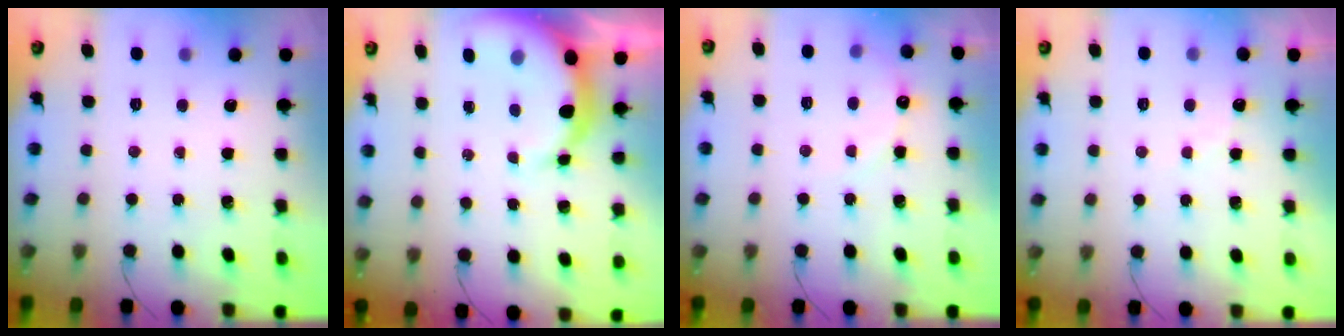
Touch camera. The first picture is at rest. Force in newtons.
{"total": 7.7, "press": 7.5, "slide": 1.7}
{"total": 6.4, "press": 6.2, "slide": 1.6}
{"total": 5.3, "press": 5.2, "slide": 1.0}